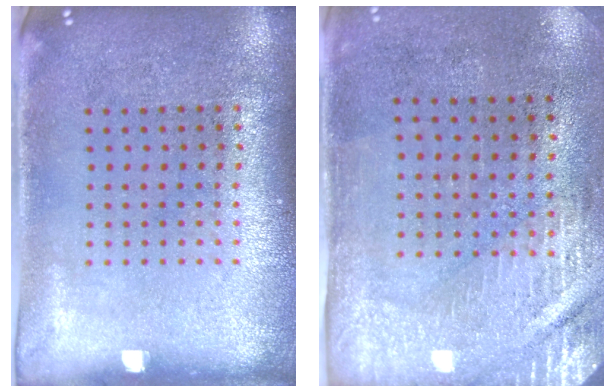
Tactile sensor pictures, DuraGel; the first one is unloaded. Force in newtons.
{"total": 2.9, "press": 2.5, "slide": 1.5}